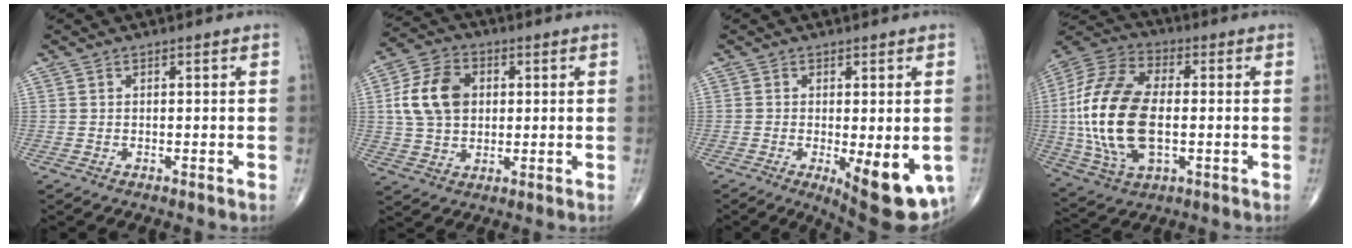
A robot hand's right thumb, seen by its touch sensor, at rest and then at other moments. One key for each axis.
{"total": 11.7, "fx": 1.8, "fy": 8.4, "fz": 7.9, "tx": -0.133, "ty": 0.009, "tz": 0.031}
{"total": 13.5, "fx": -4.3, "fy": 4.9, "fz": 11.9, "tx": -0.124, "ty": -0.014, "tz": -0.043}
{"total": 22.0, "fx": -1.0, "fy": 11.9, "fz": 18.5, "tx": -0.400, "ty": 0.003, "tz": -0.018}